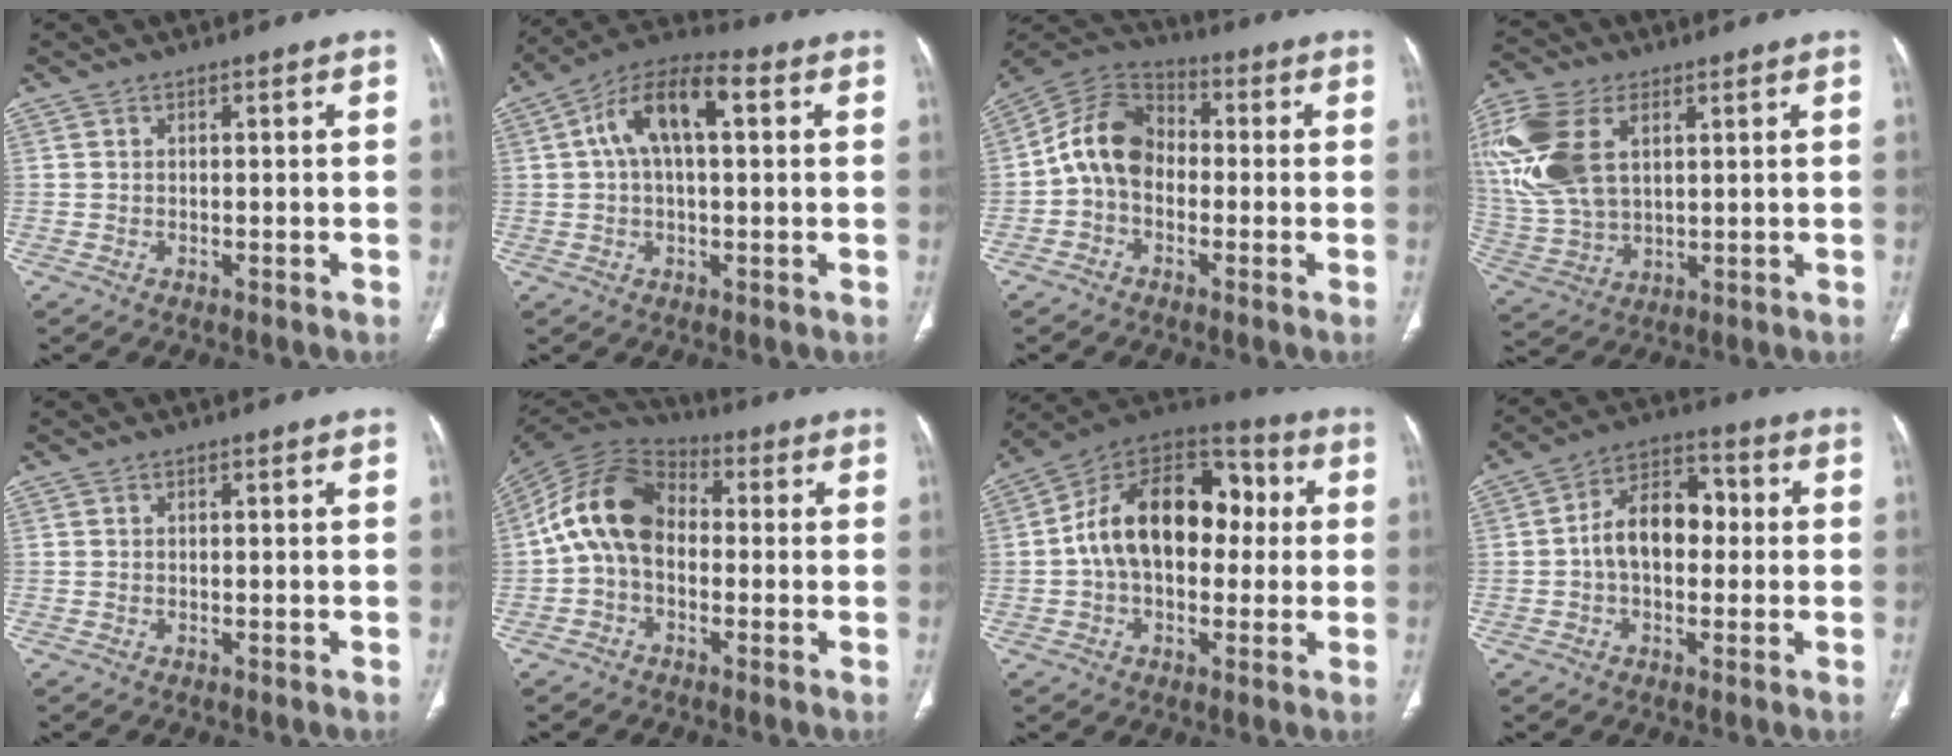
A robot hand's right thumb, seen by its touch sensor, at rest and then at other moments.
{"total": 12.5, "force": [2.9, 5.9, 10.6], "torque": [-0.190, 0.035, 0.043]}
{"total": 11.0, "force": [-1.3, 8.2, 7.2], "torque": [-0.118, 0.035, -0.040]}
{"total": 19.2, "force": [5.8, 11.5, 14.2], "torque": [-0.334, -0.007, 0.117]}
{"total": 0.0}
{"total": 13.4, "force": [-0.5, 9.4, 9.6], "torque": [-0.169, 0.035, -0.024]}
{"total": 20.2, "force": [1.3, 13.2, 15.2], "torque": [-0.216, 0.046, 0.013]}
{"total": 11.3, "force": [-0.1, 7.4, 8.5], "torque": [-0.122, 0.037, -0.013]}